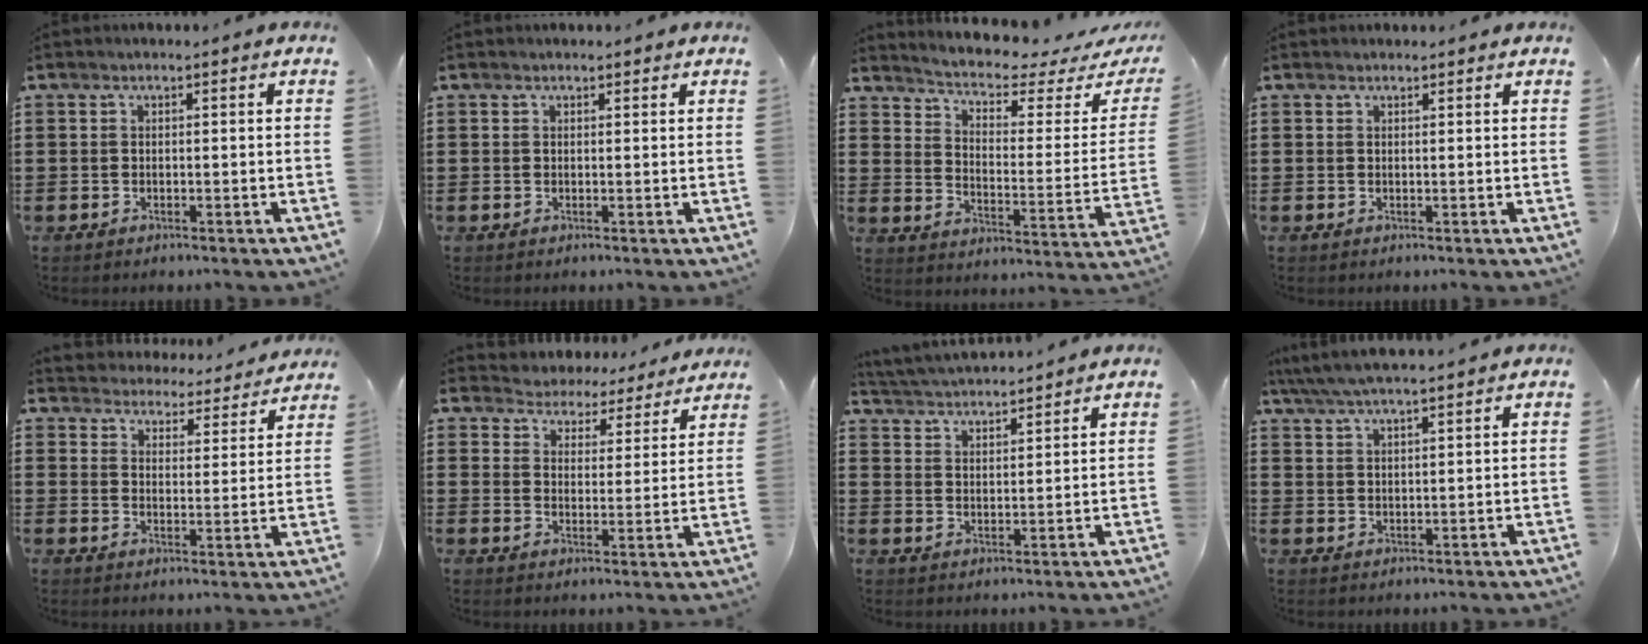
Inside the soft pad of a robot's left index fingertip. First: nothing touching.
{"total": 0.6, "force": [0.5, 0.3, 0.1], "torque": [-0.004, 0.002, 0.009]}
{"total": 3.2, "force": [2.7, 0.4, 1.6], "torque": [-0.051, -0.028, 0.034]}
{"total": 0.5, "force": [0.5, 0.1, 0.0], "torque": [-0.002, 0.001, 0.011]}
{"total": 4.4, "force": [4.4, 0.1, -0.4], "torque": [-0.010, -0.041, 0.072]}
{"total": 4.5, "force": [4.4, 0.6, -0.8], "torque": [-0.013, -0.035, 0.074]}
{"total": 3.5, "force": [3.5, 0.0, -0.1], "torque": [-0.015, -0.017, 0.060]}
{"total": 4.4, "force": [3.9, 0.4, 2.0], "torque": [-0.049, -0.008, 0.069]}